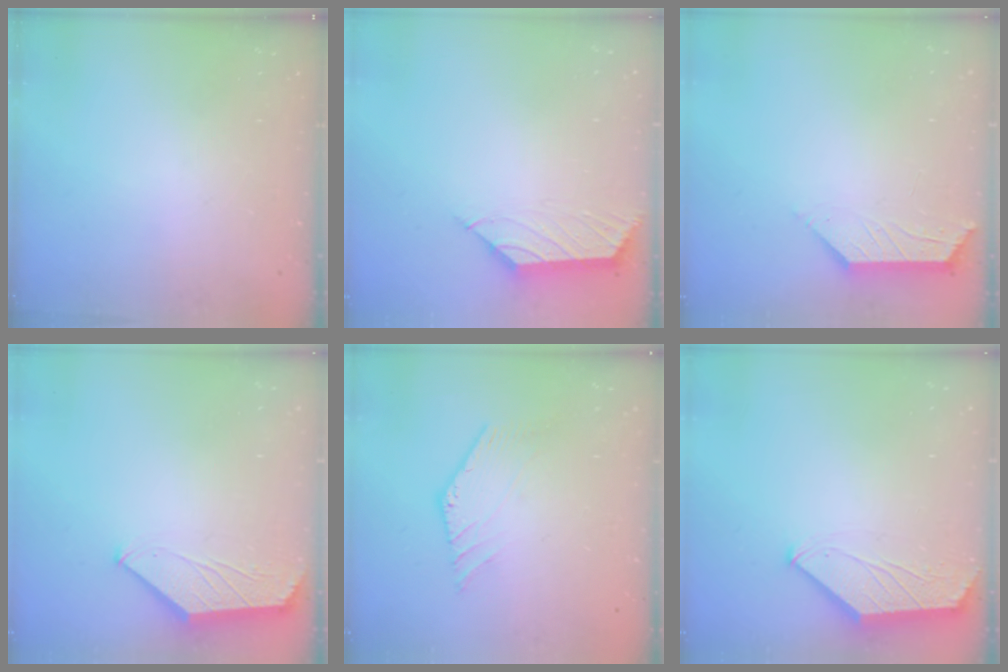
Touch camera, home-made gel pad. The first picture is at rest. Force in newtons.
{"total": 2.5, "press": 2.5, "slide": 0.3}
{"total": 2.0, "press": 1.9, "slide": 0.4}
{"total": 1.6, "press": 1.6, "slide": 0.4}
{"total": 0.0}
{"total": 1.6, "press": 1.6, "slide": 0.3}